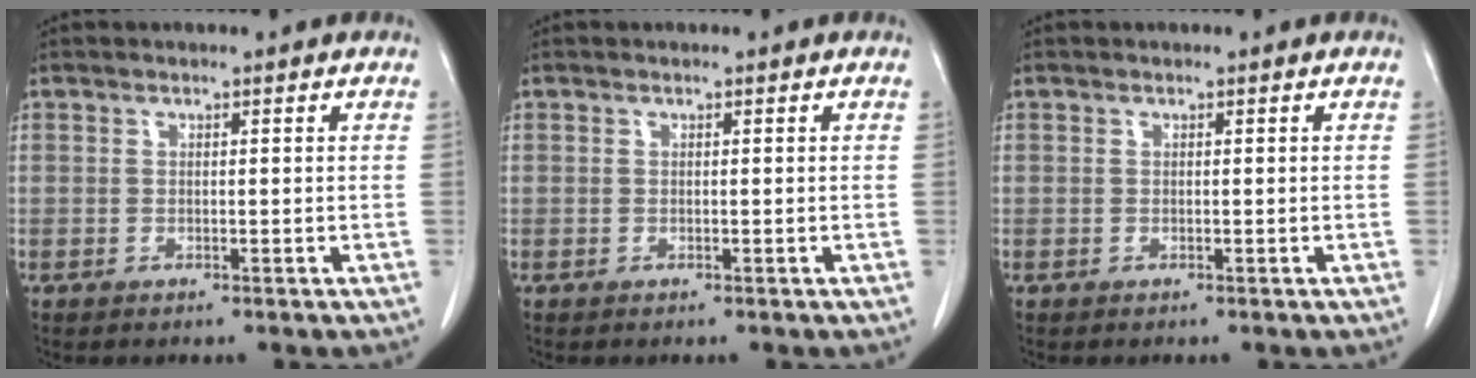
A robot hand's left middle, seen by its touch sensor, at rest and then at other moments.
{"total": 0.0}
{"total": 0.0}